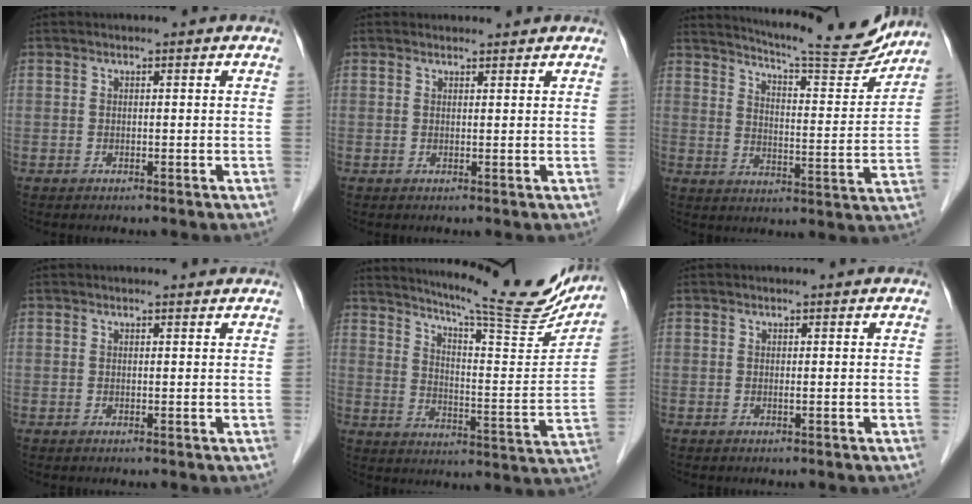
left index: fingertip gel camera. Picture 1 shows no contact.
{"total": 1.6, "force": [1.6, 0.4, 0.0], "torque": [-0.008, 0.007, 0.024]}
{"total": 17.2, "force": [16.1, 1.0, 6.0], "torque": [-0.097, -0.046, 0.213]}
{"total": 0.9, "force": [0.9, 0.0, 0.0], "torque": [-0.010, -0.001, 0.012]}
{"total": 21.9, "force": [19.4, 1.9, 9.9], "torque": [-0.152, -0.050, 0.257]}
{"total": 0.0}